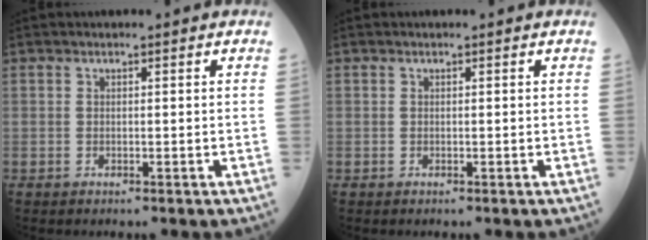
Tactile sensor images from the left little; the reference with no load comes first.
{"total": 0.0}